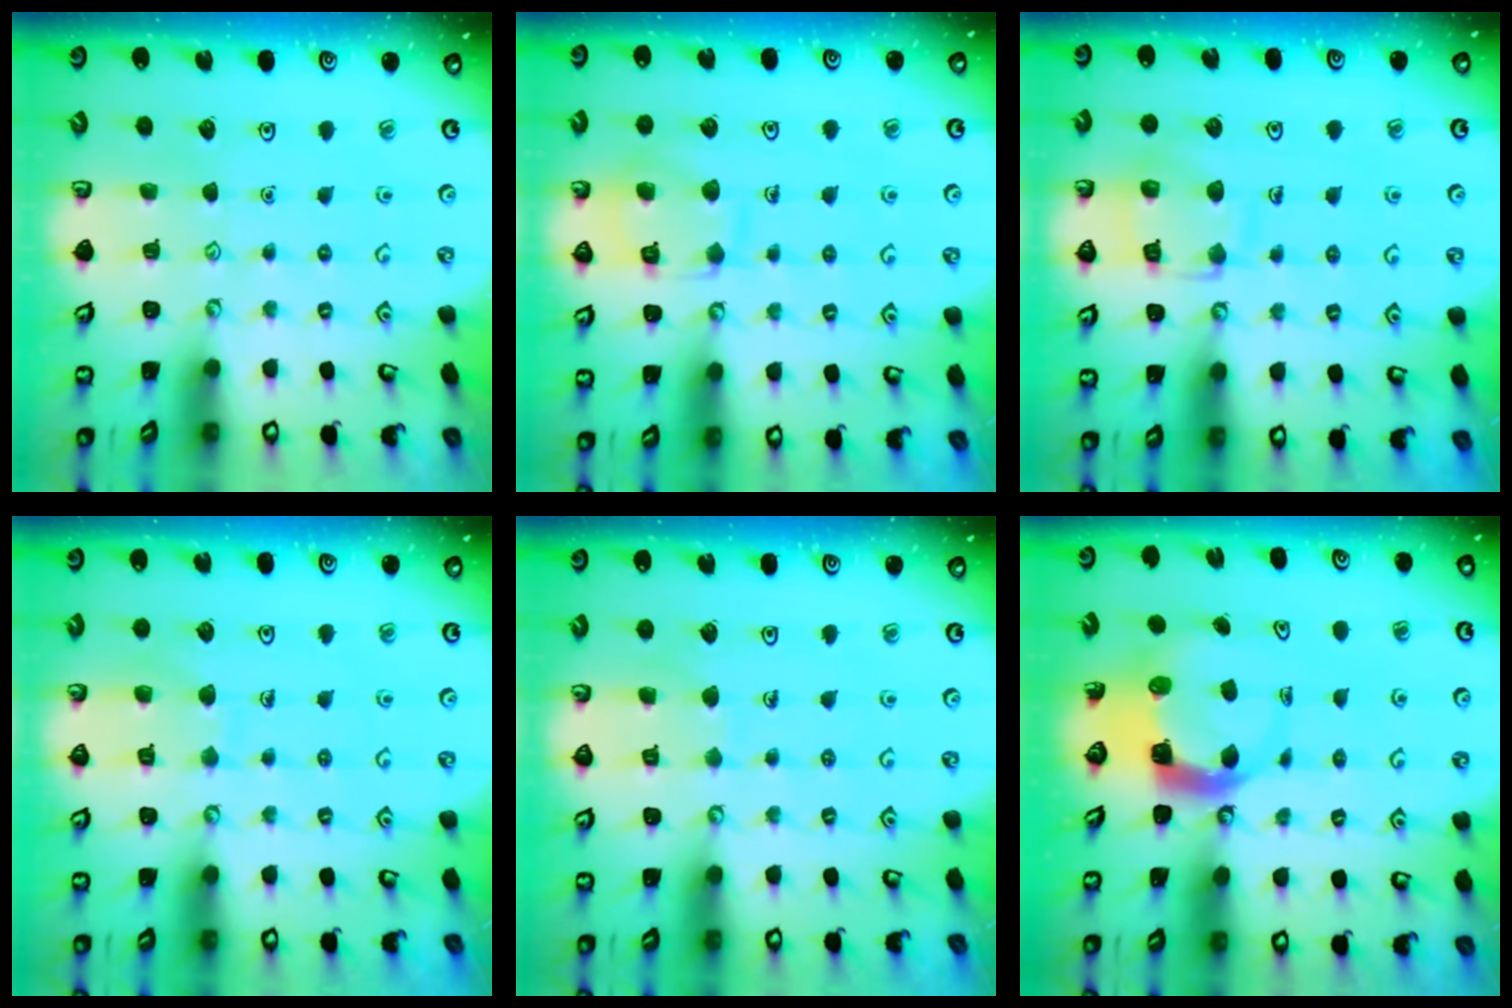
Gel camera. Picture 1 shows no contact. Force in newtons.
{"total": 10.6, "press": 10.6, "slide": 0.2}
{"total": 11.8, "press": 11.8, "slide": 1.0}
{"total": 7.7, "press": 7.7, "slide": 0.6}
{"total": 5.1, "press": 5.1, "slide": 0.3}
{"total": 5.6, "press": 5.5, "slide": 0.9}